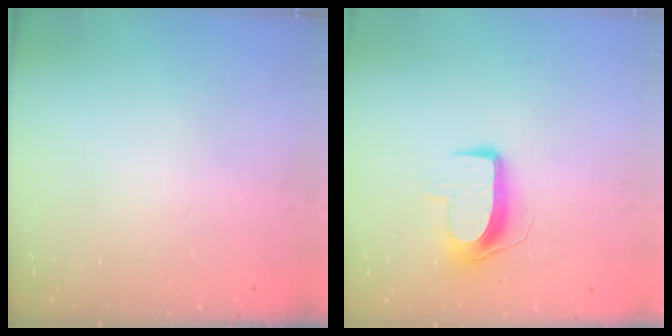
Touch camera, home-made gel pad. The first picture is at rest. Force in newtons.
{"total": 9.5, "press": 9.5, "slide": 0.3}